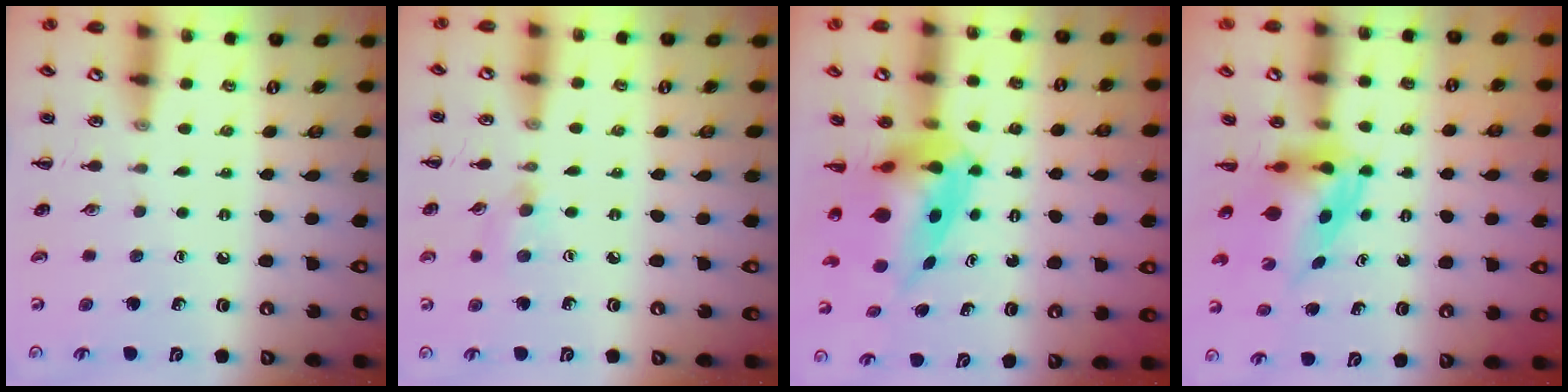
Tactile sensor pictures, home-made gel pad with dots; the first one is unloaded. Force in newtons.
{"total": 4.8, "press": 4.4, "slide": 1.8}
{"total": 7.8, "press": 7.4, "slide": 2.4}
{"total": 4.0, "press": 3.9, "slide": 1.0}